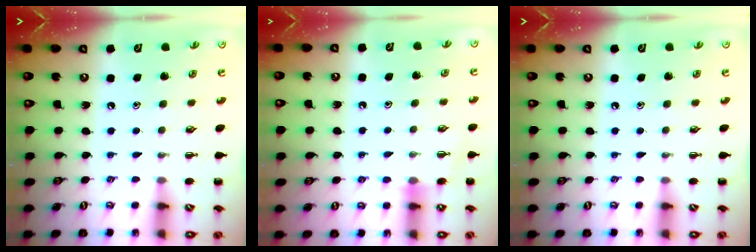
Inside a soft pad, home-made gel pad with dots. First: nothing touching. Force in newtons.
{"total": 4.5, "press": 4.3, "slide": 1.3}
{"total": 0.0}